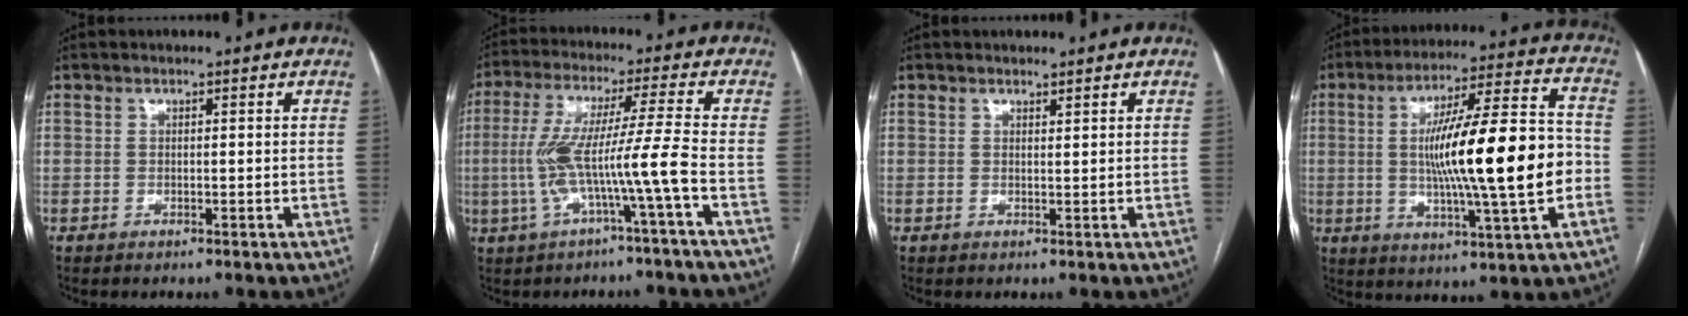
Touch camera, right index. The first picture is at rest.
{"total": 9.9, "force": [-2.9, -1.3, 9.4], "torque": [-0.200, 0.018, -0.052]}
{"total": 0.8, "force": [0.7, 0.0, 0.2], "torque": [-0.006, -0.003, 0.013]}
{"total": 19.5, "force": [-1.6, 1.5, 19.4], "torque": [-0.319, 0.010, -0.024]}